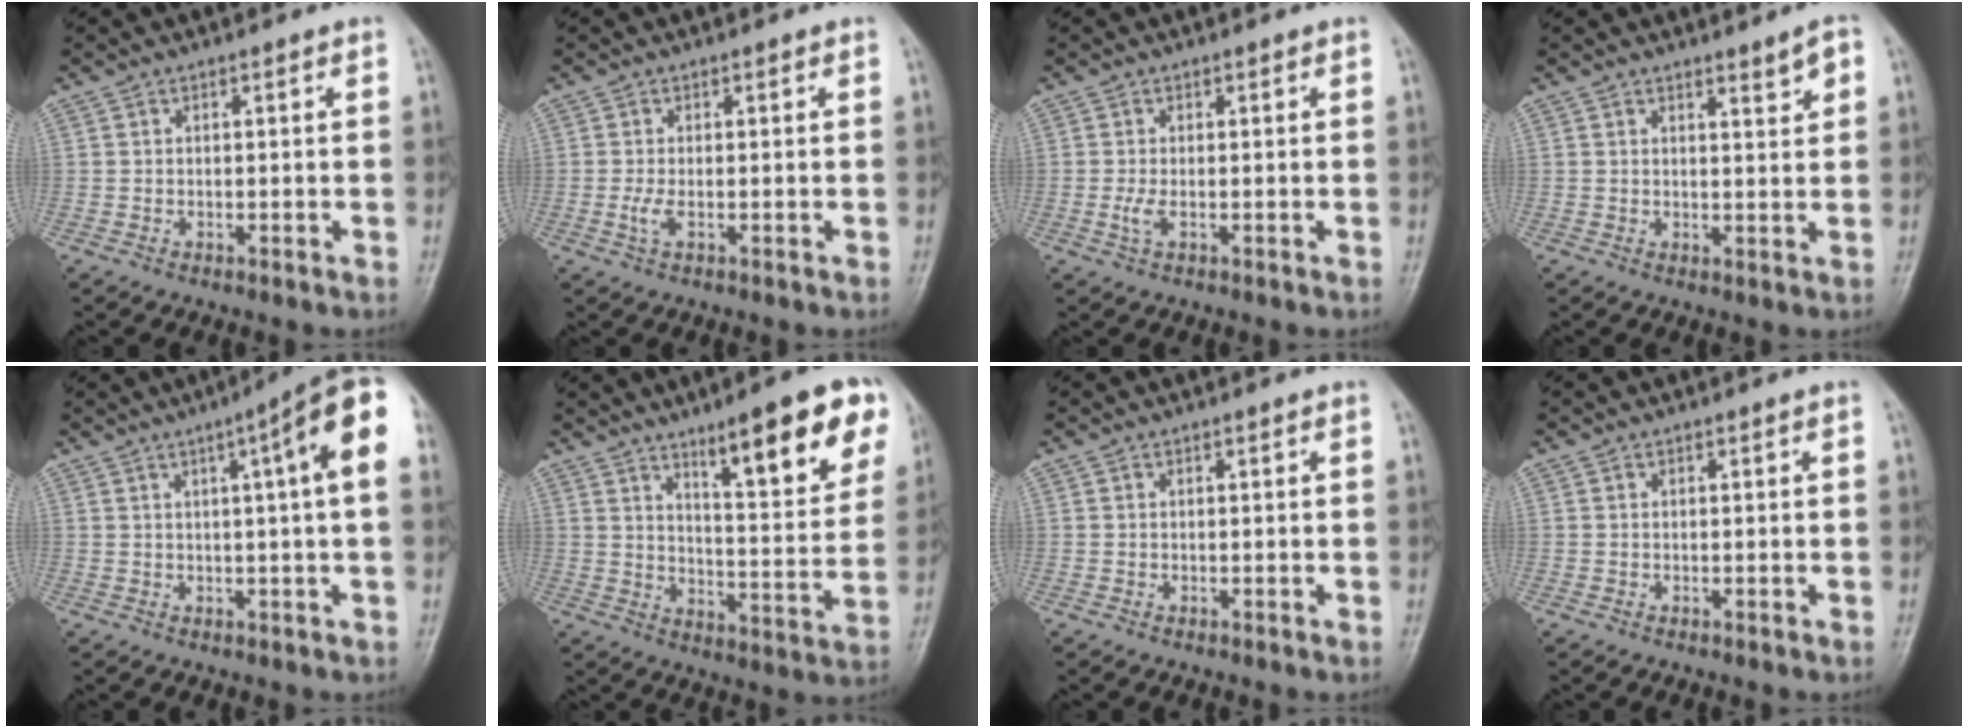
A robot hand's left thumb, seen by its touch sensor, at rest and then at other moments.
{"total": 2.1, "force": [-0.3, 0.9, 1.9], "torque": [-0.044, -0.003, -0.005]}
{"total": 2.0, "force": [-0.1, 0.9, 1.8], "torque": [-0.041, -0.003, -0.003]}
{"total": 3.2, "force": [1.9, 0.7, 2.4], "torque": [-0.028, -0.013, 0.028]}
{"total": 11.5, "force": [3.3, 1.0, 11.0], "torque": [-0.148, 0.018, 0.035]}
{"total": 17.4, "force": [9.8, 4.0, 13.8], "torque": [-0.156, -0.044, 0.142]}
{"total": 0.0}
{"total": 0.0}